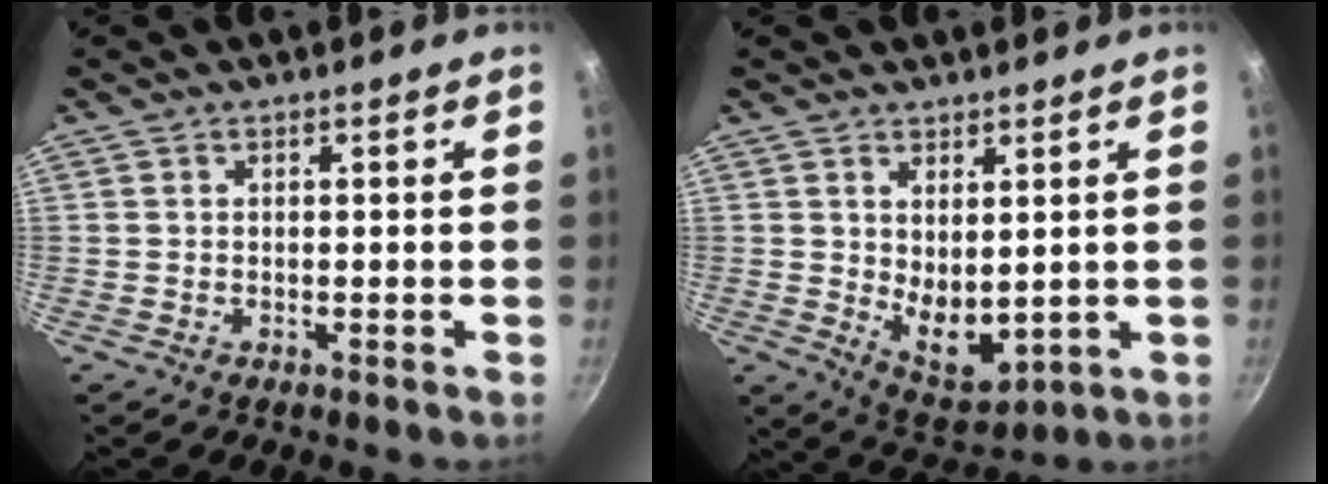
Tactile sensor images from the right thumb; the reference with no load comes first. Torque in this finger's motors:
{"motor_torque": [-0.69, 0.60, 1.00, 0.20, 0.05]}